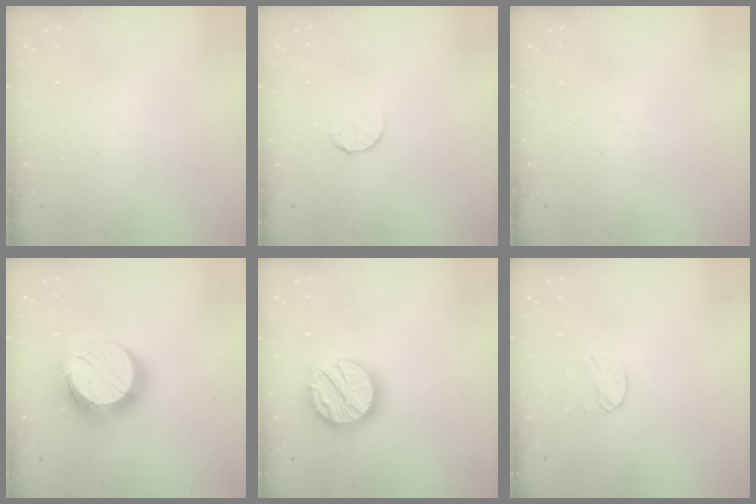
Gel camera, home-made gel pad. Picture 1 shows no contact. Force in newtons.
{"total": 6.0, "press": 6.0, "slide": 0.6}
{"total": 0.0}
{"total": 14.4, "press": 14.3, "slide": 1.3}
{"total": 15.6, "press": 15.5, "slide": 1.3}
{"total": 6.7, "press": 6.7, "slide": 0.4}